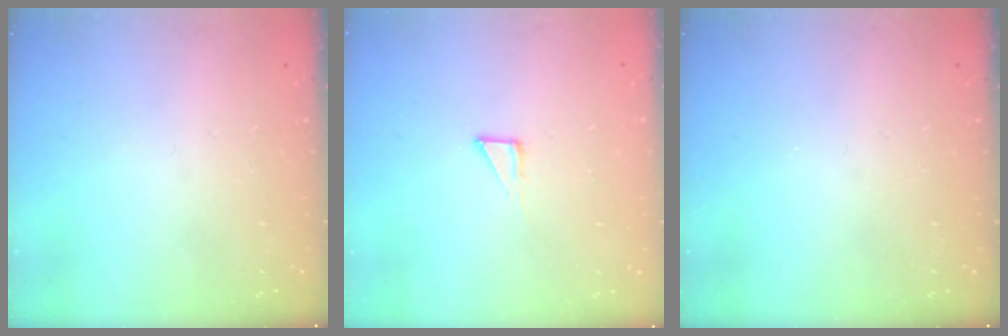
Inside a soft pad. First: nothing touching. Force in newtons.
{"total": 4.1, "press": 4.1, "slide": 0.3}
{"total": 0.0}